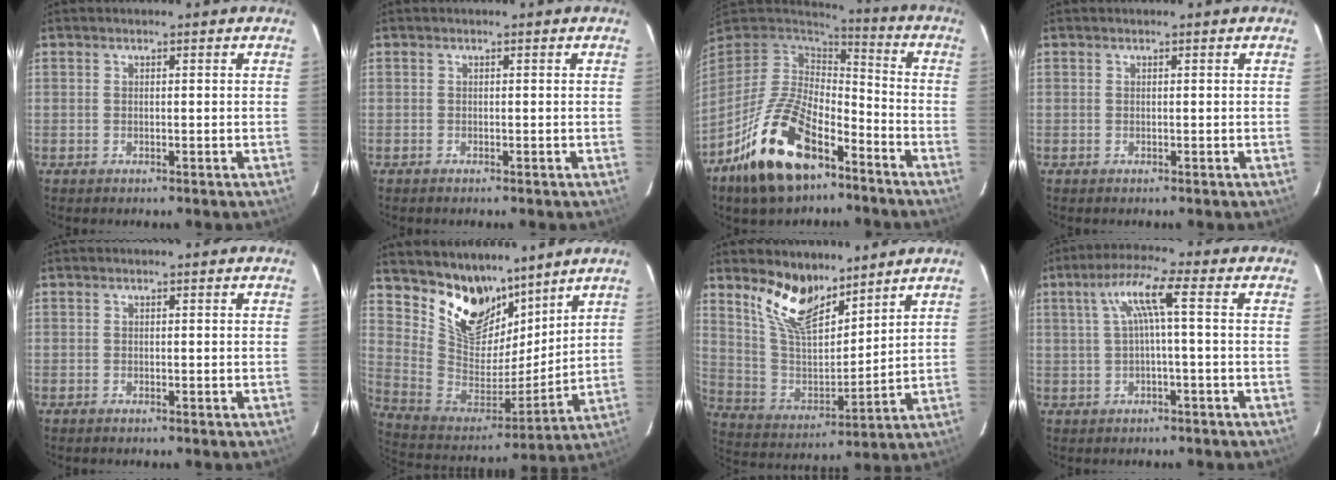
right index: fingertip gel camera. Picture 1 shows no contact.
{"total": 0.0}
{"total": 19.8, "force": [-11.7, 9.5, 12.8], "torque": [-0.265, -0.015, -0.208]}
{"total": 0.0}
{"total": 0.0}
{"total": 16.5, "force": [12.1, 9.2, 6.5], "torque": [-0.146, -0.010, 0.236]}
{"total": 13.1, "force": [9.7, 5.3, 7.1], "torque": [-0.143, 0.002, 0.195]}
{"total": 6.1, "force": [0.4, 0.1, 6.1], "torque": [-0.121, 0.011, 0.017]}